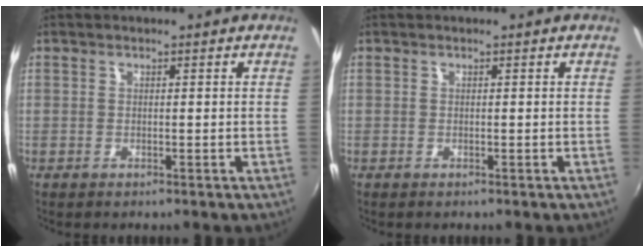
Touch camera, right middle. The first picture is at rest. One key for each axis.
{"total": 0.0}